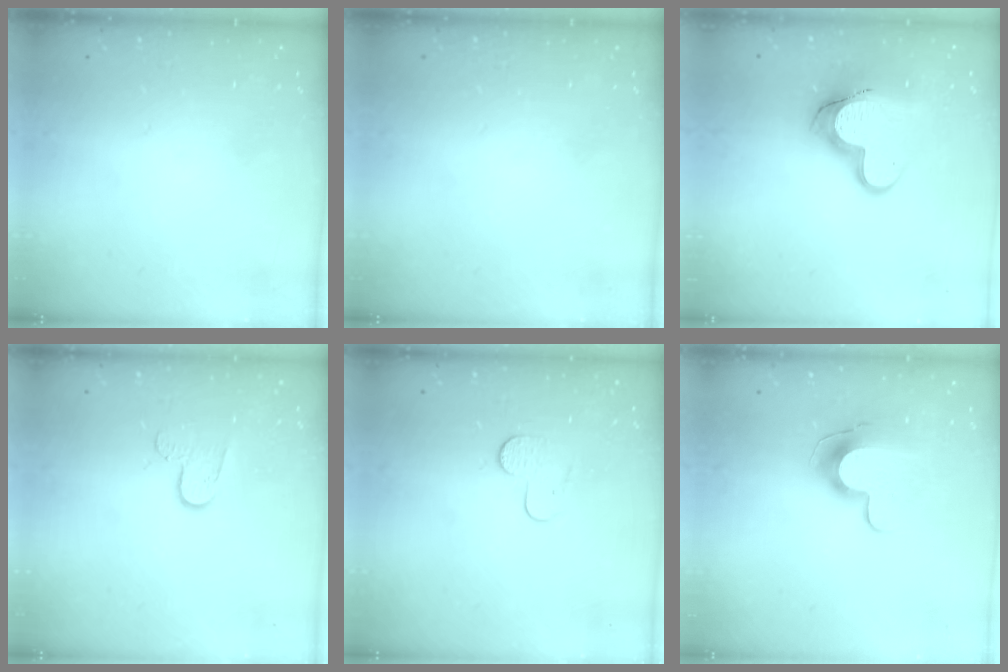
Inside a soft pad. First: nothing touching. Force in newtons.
{"total": 0.0}
{"total": 14.5, "press": 14.5, "slide": 1.2}
{"total": 6.9, "press": 6.9, "slide": 0.7}
{"total": 6.2, "press": 6.1, "slide": 0.6}
{"total": 10.4, "press": 10.4, "slide": 0.3}